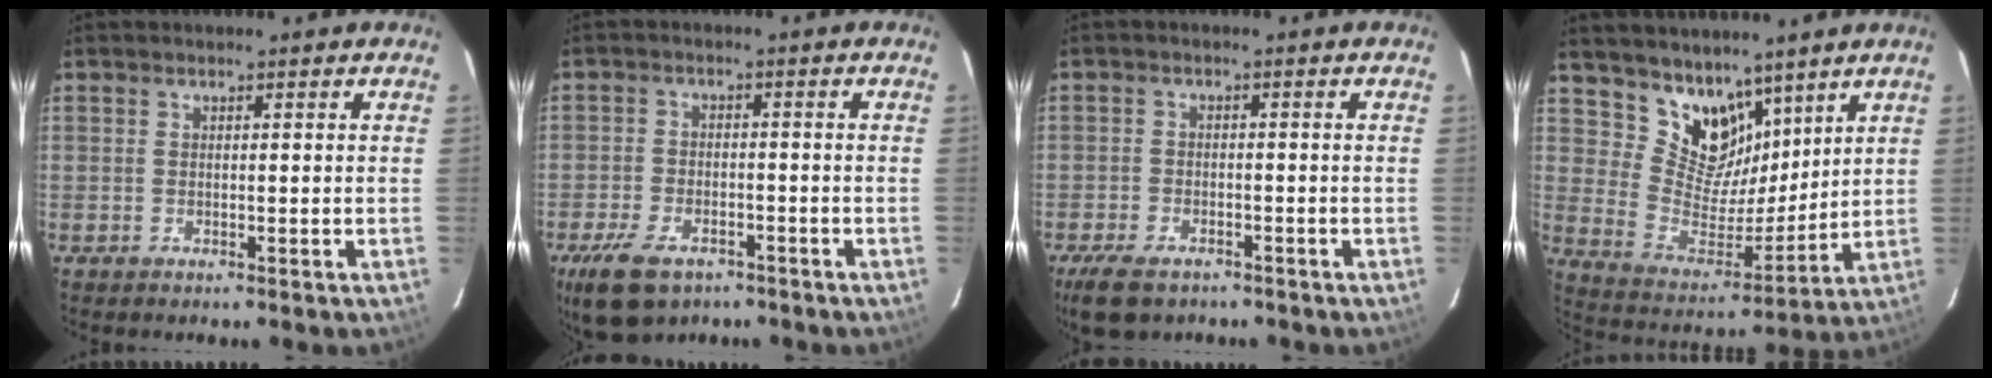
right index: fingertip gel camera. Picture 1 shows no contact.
{"total": 10.7, "force": [-6.9, 5.7, 5.8], "torque": [-0.144, -0.016, -0.120]}
{"total": 7.6, "force": [-5.5, 3.8, 3.7], "torque": [-0.097, -0.012, -0.094]}
{"total": 12.5, "force": [8.8, 7.5, 4.6], "torque": [-0.084, -0.006, 0.175]}